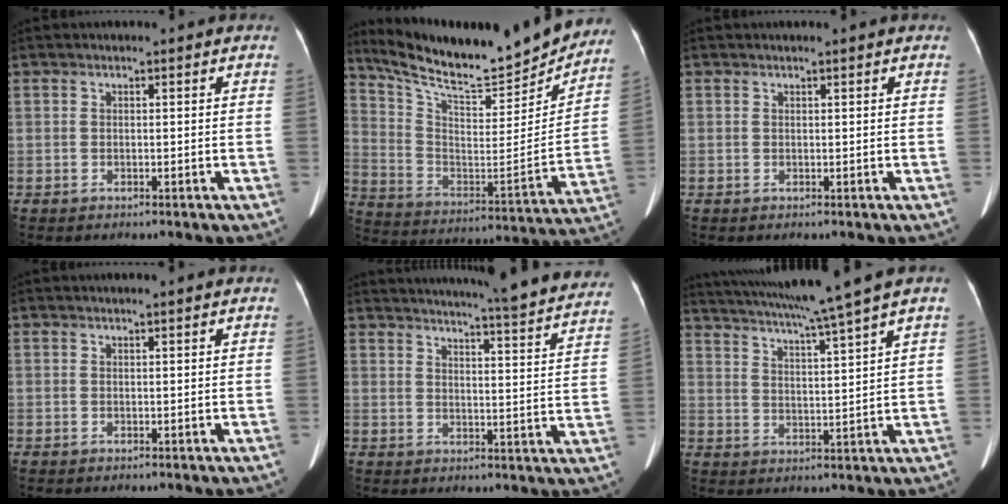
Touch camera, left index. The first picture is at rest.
{"total": 26.0, "force": [23.1, 4.0, 11.2], "torque": [-0.191, -0.053, 0.340]}
{"total": 0.0}
{"total": 0.6, "force": [0.5, -0.1, 0.4], "torque": [-0.009, 0.003, 0.012]}
{"total": 27.2, "force": [25.2, 0.7, 10.3], "torque": [-0.155, -0.073, 0.296]}
{"total": 14.1, "force": [11.5, -2.4, 7.8], "torque": [-0.134, -0.008, 0.172]}